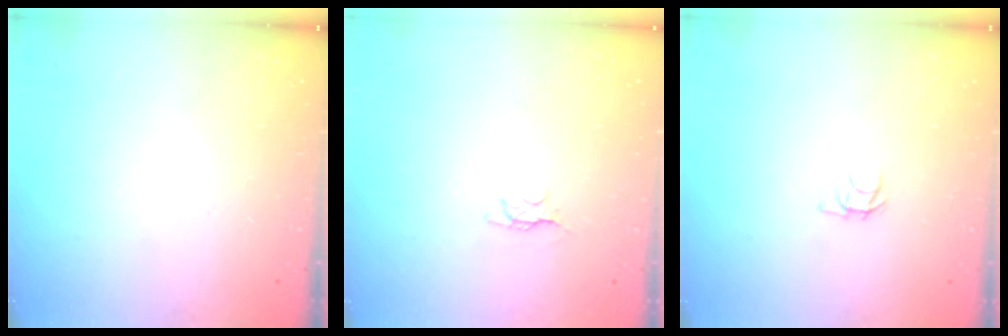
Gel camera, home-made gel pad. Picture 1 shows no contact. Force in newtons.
{"total": 3.1, "press": 3.0, "slide": 0.4}
{"total": 2.5, "press": 2.5, "slide": 0.3}